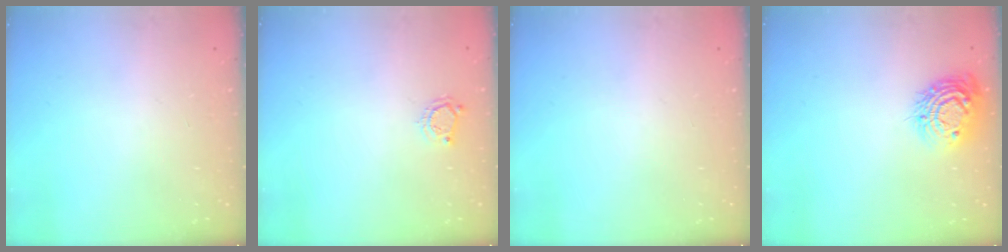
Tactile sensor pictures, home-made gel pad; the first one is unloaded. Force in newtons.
{"total": 4.6, "press": 4.5, "slide": 0.3}
{"total": 0.0}
{"total": 12.2, "press": 12.1, "slide": 0.8}